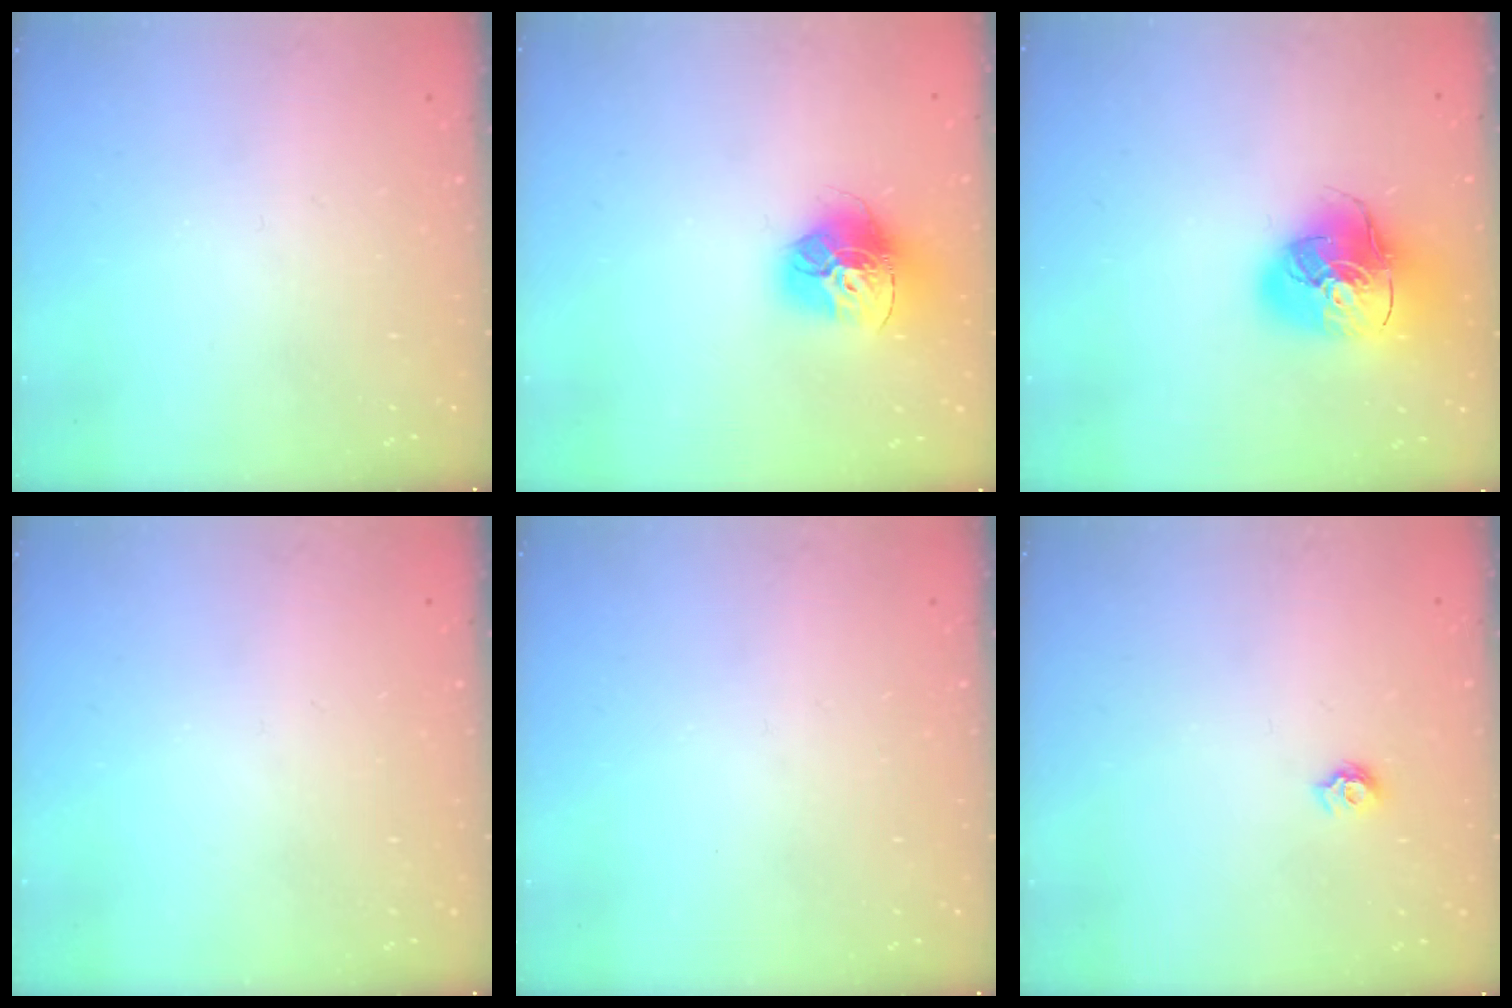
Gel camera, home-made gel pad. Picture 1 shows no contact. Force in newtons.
{"total": 15.5, "press": 15.4, "slide": 1.7}
{"total": 17.4, "press": 17.2, "slide": 2.7}
{"total": 0.0}
{"total": 0.0}
{"total": 5.7, "press": 5.7, "slide": 0.6}